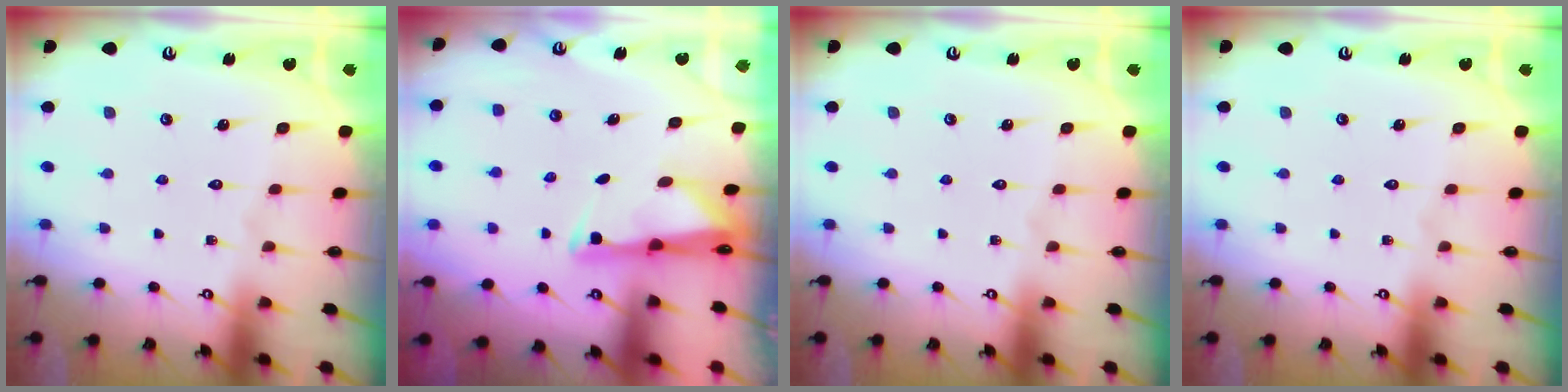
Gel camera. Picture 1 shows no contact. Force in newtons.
{"total": 2.8, "press": 2.7, "slide": 0.4}
{"total": 0.0}
{"total": 0.0}